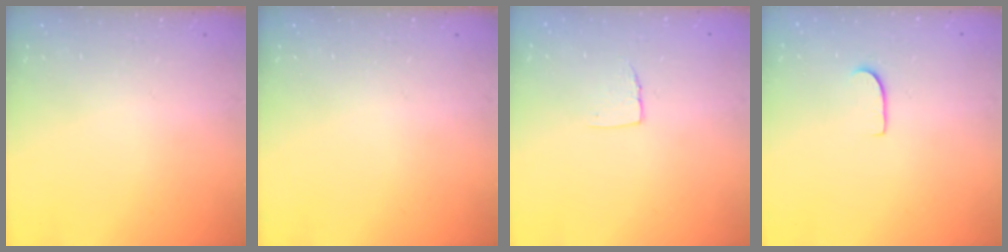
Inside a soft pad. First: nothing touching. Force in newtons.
{"total": 0.0}
{"total": 5.1, "press": 5.1, "slide": 0.4}
{"total": 6.1, "press": 6.1, "slide": 0.5}